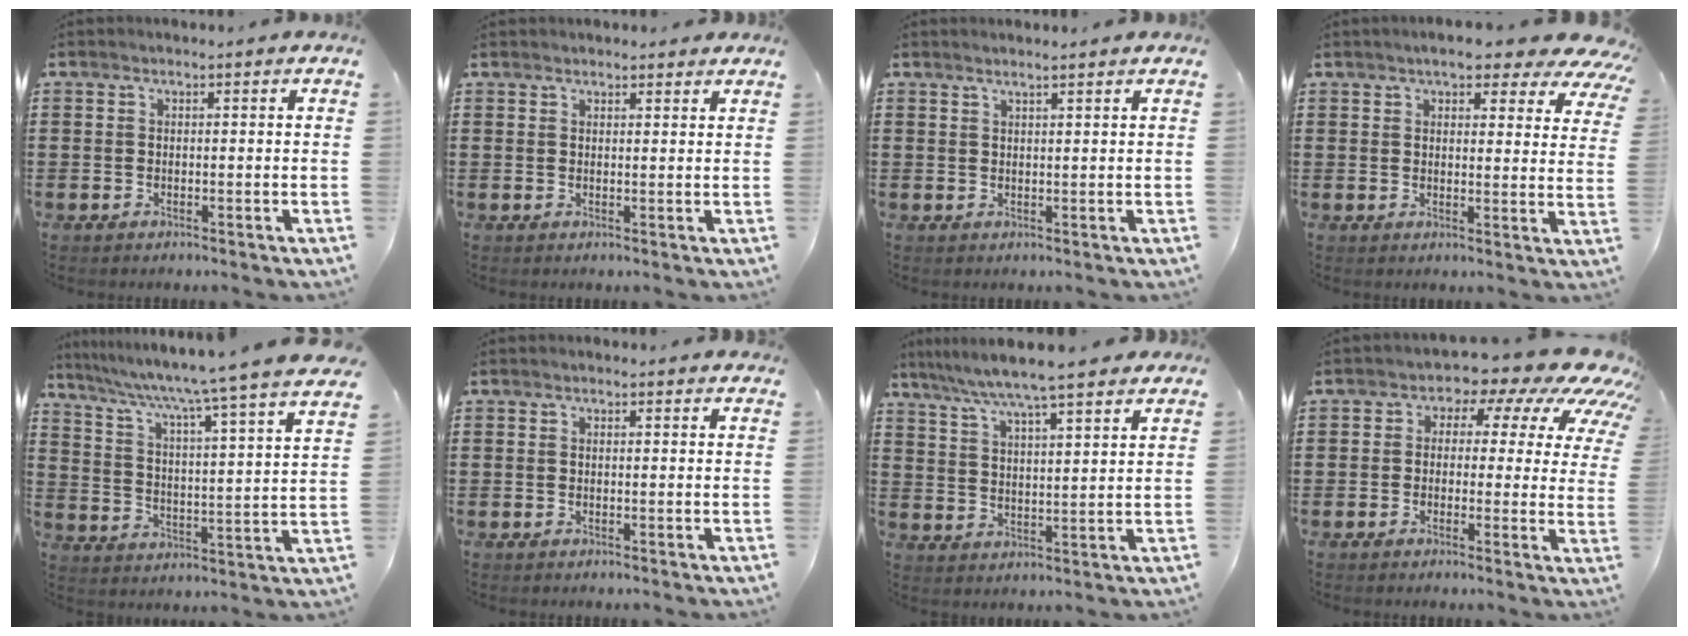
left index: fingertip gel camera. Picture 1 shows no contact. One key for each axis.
{"total": 1.6, "fx": 1.6, "fy": 0.3, "fz": 0.2, "tx": -0.007, "ty": 0.003, "tz": 0.031}
{"total": 1.6, "fx": 1.5, "fy": -0.2, "fz": 0.7, "tx": -0.014, "ty": -0.001, "tz": 0.028}
{"total": 6.6, "fx": 5.4, "fy": 1.6, "fz": 3.5, "tx": -0.060, "ty": -0.018, "tz": 0.090}
{"total": 6.5, "fx": 5.5, "fy": -1.3, "fz": 3.3, "tx": -0.089, "ty": -0.056, "tz": 0.078}
{"total": 0.7, "fx": 0.7, "fy": 0.2, "fz": 0.2, "tx": -0.005, "ty": 0.001, "tz": 0.013}
{"total": 6.4, "fx": 5.7, "fy": -0.1, "fz": 2.9, "tx": -0.078, "ty": -0.027, "tz": 0.096}
{"total": 7.0, "fx": 4.9, "fy": 3.6, "fz": 3.5, "tx": -0.059, "ty": -0.049, "tz": 0.073}